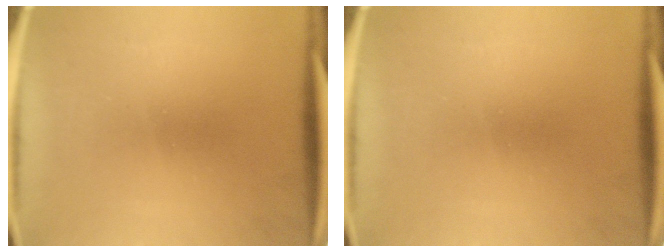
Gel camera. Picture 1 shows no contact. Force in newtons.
{"total": 0.0}